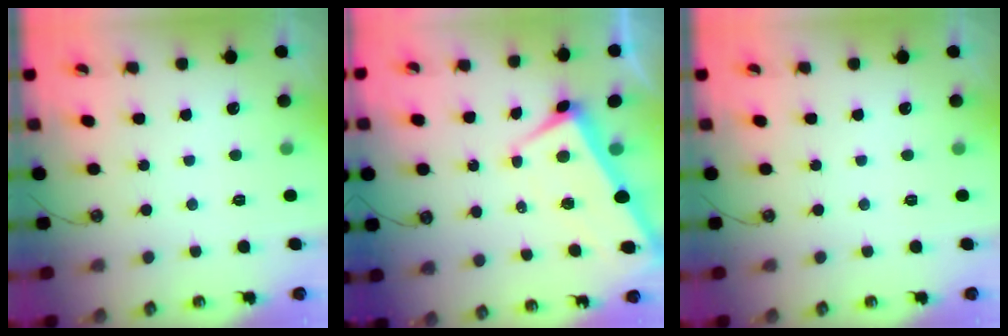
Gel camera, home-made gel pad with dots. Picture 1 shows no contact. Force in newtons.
{"total": 1.6, "press": 1.4, "slide": 0.8}
{"total": 0.0}